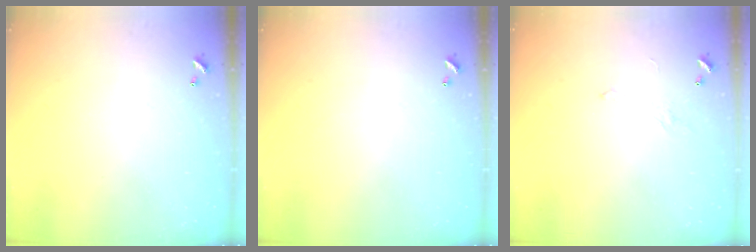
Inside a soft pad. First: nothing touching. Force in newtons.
{"total": 0.0}
{"total": 1.1, "press": 0.8, "slide": 0.7}